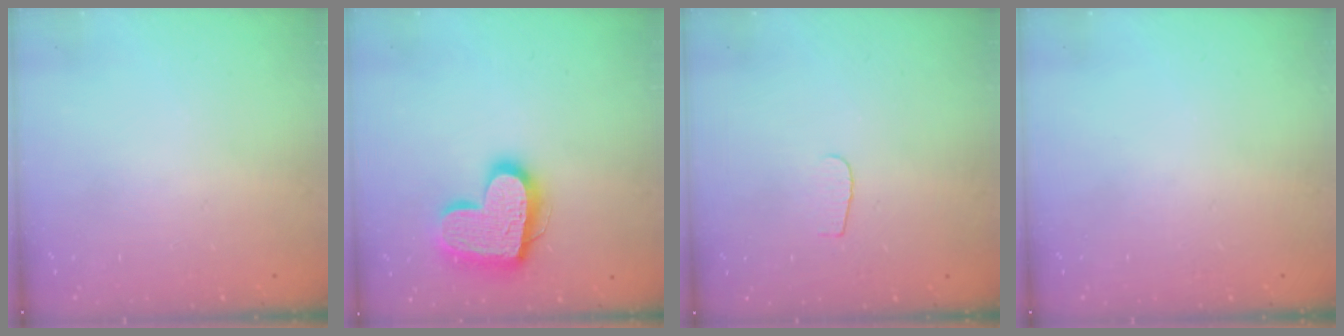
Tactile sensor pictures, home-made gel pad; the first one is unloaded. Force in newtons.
{"total": 17.5, "press": 17.4, "slide": 1.6}
{"total": 3.7, "press": 3.6, "slide": 0.4}
{"total": 0.0}